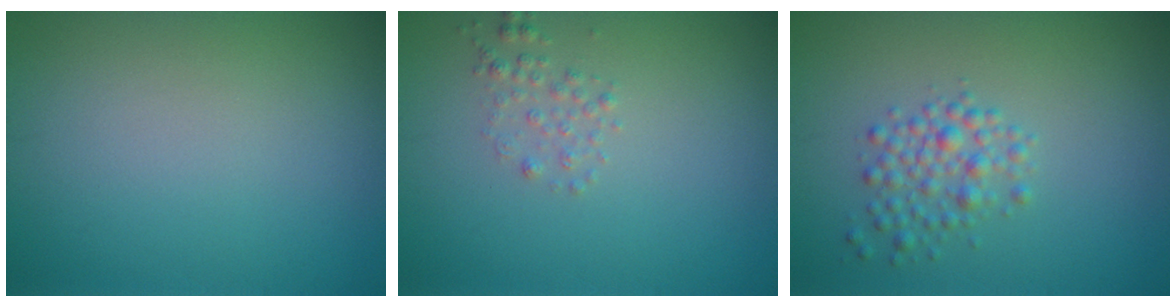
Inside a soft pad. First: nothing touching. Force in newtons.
{"total": 1.2, "press": 1.2, "slide": 0.1}
{"total": 2.4, "press": 2.4, "slide": 0.1}